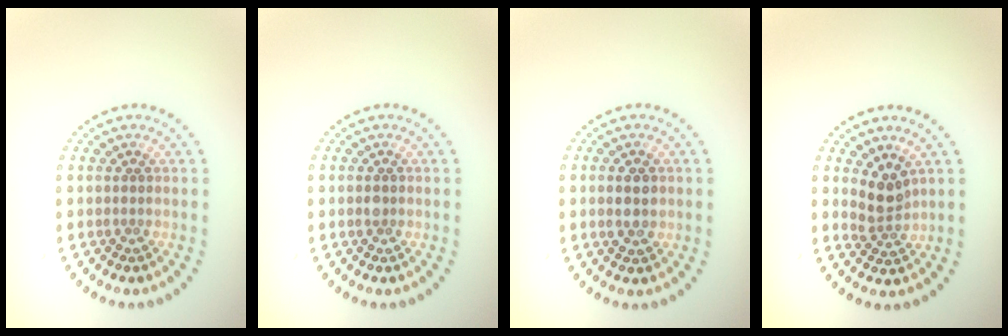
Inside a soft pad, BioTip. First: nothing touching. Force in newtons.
{"total": 0.8, "press": 0.8, "slide": 0.1}
{"total": 2.1, "press": 2.1, "slide": 0.2}
{"total": 2.4, "press": 1.8, "slide": 1.6}